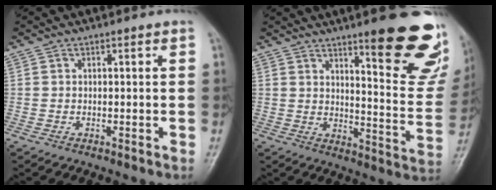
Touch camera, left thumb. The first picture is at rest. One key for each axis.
{"total": 19.5, "fx": 12.0, "fy": 4.2, "fz": 14.8, "tx": -0.145, "ty": -0.083, "tz": 0.163}